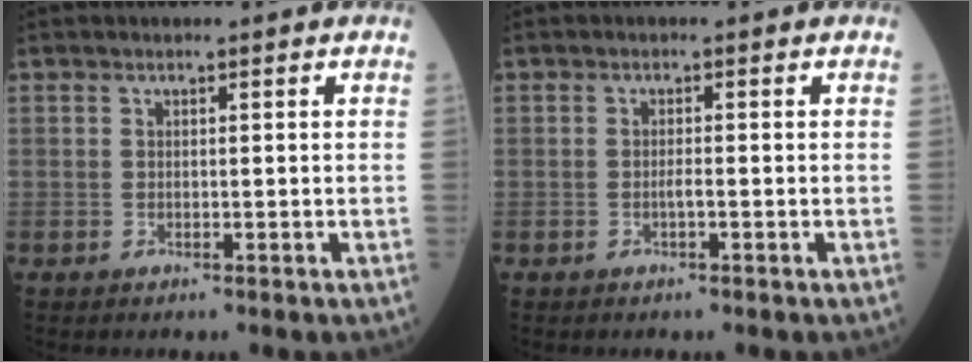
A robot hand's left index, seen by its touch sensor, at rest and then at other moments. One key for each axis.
{"total": 1.0, "fx": -0.4, "fy": 0.0, "fz": 0.9, "tx": -0.018, "ty": 0.001, "tz": -0.008}